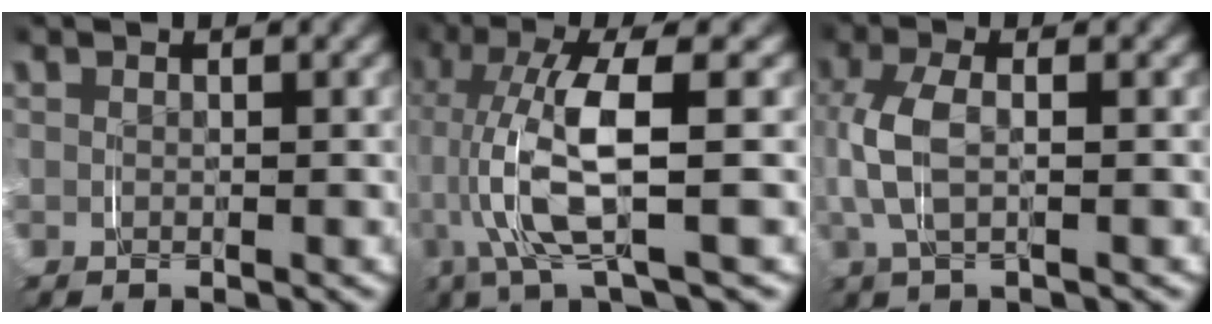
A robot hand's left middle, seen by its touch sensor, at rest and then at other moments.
{"total": 7.0, "force": [-0.3, 1.5, 6.8], "torque": [-0.145, 0.010, -0.006]}
{"total": 4.5, "force": [0.2, 1.9, 4.1], "torque": [-0.114, 0.000, 0.007]}